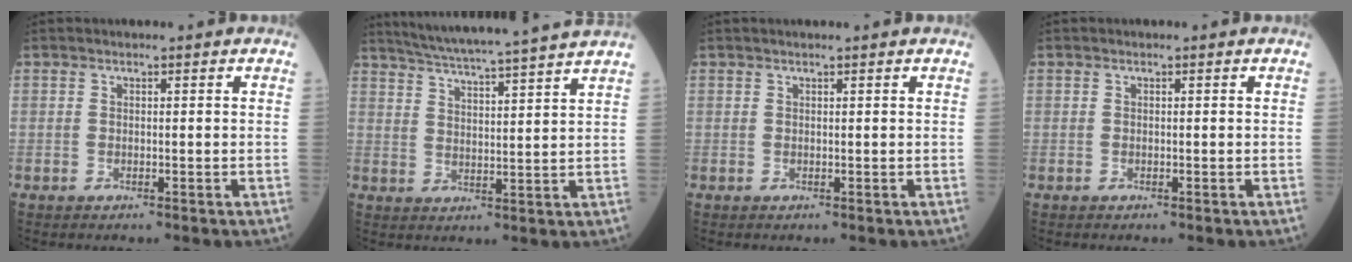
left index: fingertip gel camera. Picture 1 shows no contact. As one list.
[{"total": 15.7, "force": [14.2, -1.5, 6.6], "torque": [-0.119, -0.009, 0.201]}, {"total": 1.3, "force": [1.1, 0.0, 0.6], "torque": [-0.004, 0.014, 0.017]}, {"total": 0.0}]